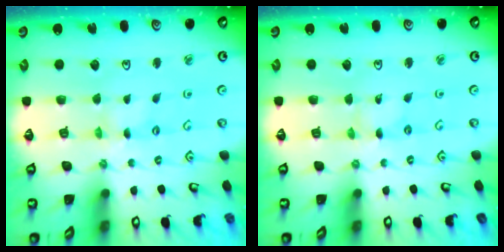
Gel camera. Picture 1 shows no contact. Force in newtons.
{"total": 0.0}